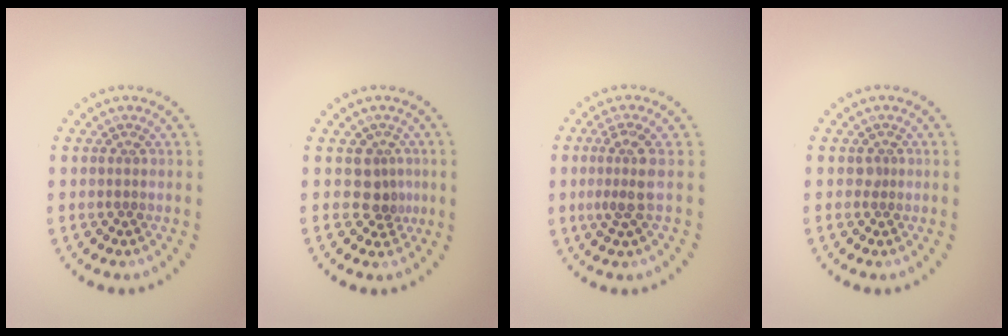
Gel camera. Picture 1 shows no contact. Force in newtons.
{"total": 2.5, "press": 1.8, "slide": 1.6}
{"total": 2.6, "press": 2.0, "slide": 1.6}
{"total": 0.7, "press": 0.5, "slide": 0.5}